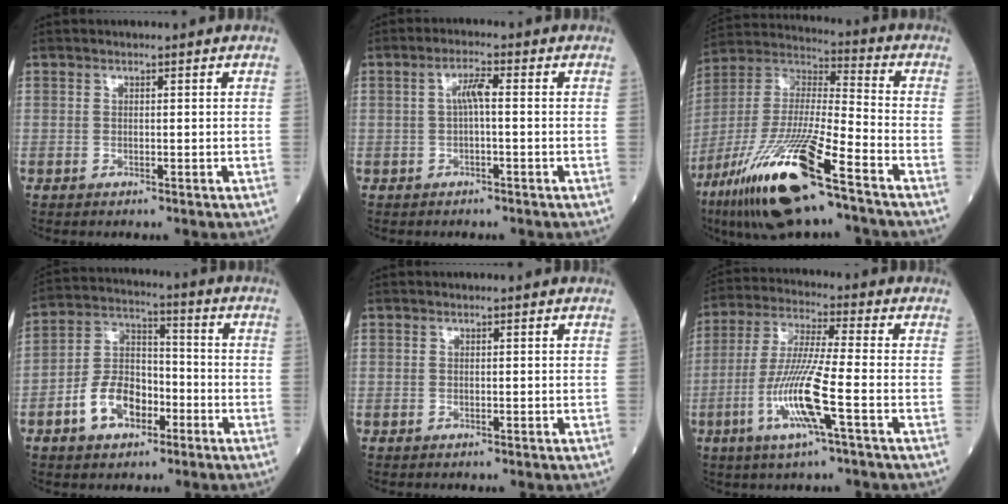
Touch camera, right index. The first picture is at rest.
{"total": 2.2, "force": [0.0, 0.4, 2.1], "torque": [-0.040, 0.004, 0.000]}
{"total": 21.1, "force": [-12.5, 2.5, 16.8], "torque": [-0.362, -0.045, -0.231]}
{"total": 9.6, "force": [-4.1, 5.9, 6.4], "torque": [-0.136, 0.021, -0.075]}
{"total": 0.0}
{"total": 11.5, "force": [-3.9, -0.2, 10.8], "torque": [-0.224, -0.011, -0.080]}